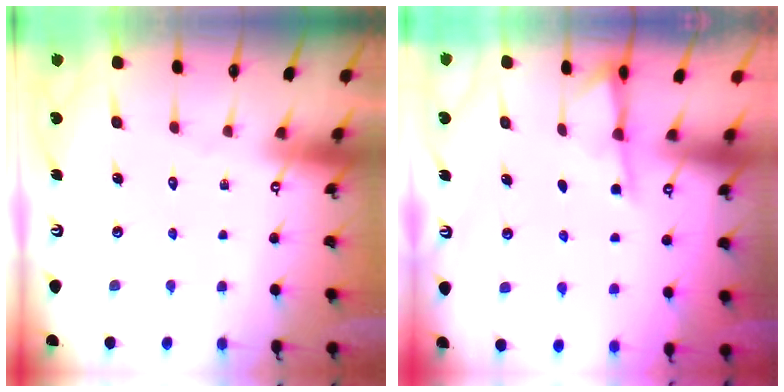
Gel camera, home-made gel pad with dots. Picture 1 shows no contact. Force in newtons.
{"total": 1.9, "press": 1.8, "slide": 0.4}